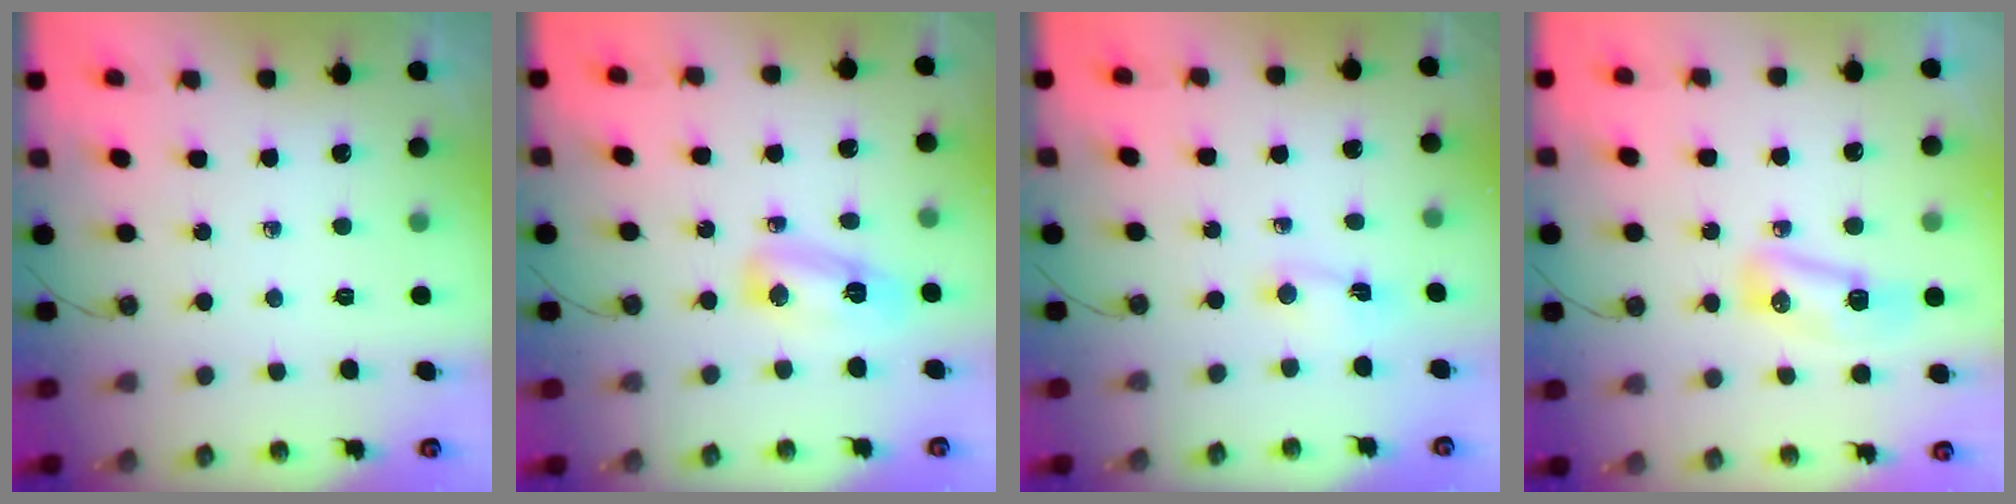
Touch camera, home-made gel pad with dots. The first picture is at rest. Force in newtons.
{"total": 14.1, "press": 8.6, "slide": 11.2}
{"total": 1.4, "press": 1.4, "slide": 0.1}
{"total": 8.3, "press": 8.2, "slide": 0.9}